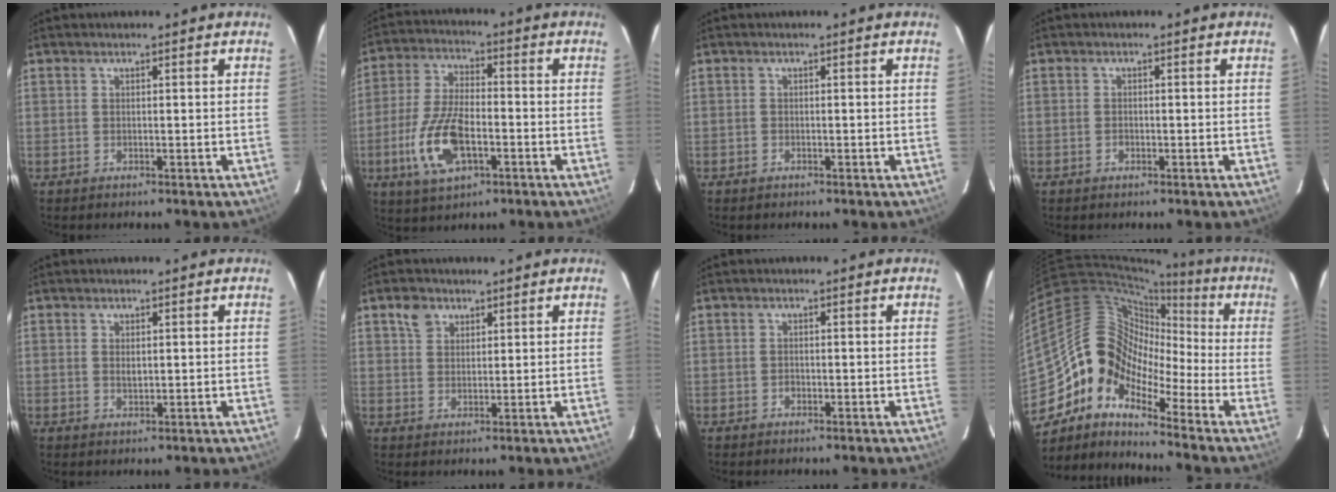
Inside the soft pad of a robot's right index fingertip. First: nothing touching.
{"total": 12.9, "force": [-4.4, 5.8, 10.6], "torque": [-0.229, -0.003, -0.078]}
{"total": 0.7, "force": [-0.5, 0.4, 0.0], "torque": [-0.002, 0.001, -0.010]}
{"total": 1.0, "force": [-0.5, 0.8, 0.5], "torque": [-0.008, 0.002, -0.009]}
{"total": 1.6, "force": [0.2, 1.0, 1.3], "torque": [-0.022, 0.001, 0.005]}
{"total": 3.7, "force": [2.1, 2.8, 1.3], "torque": [-0.020, 0.013, 0.041]}
{"total": 1.0, "force": [-0.5, 0.8, 0.3], "torque": [-0.005, 0.001, -0.006]}
{"total": 10.8, "force": [-6.5, 7.4, 4.4], "torque": [-0.078, 0.028, -0.158]}